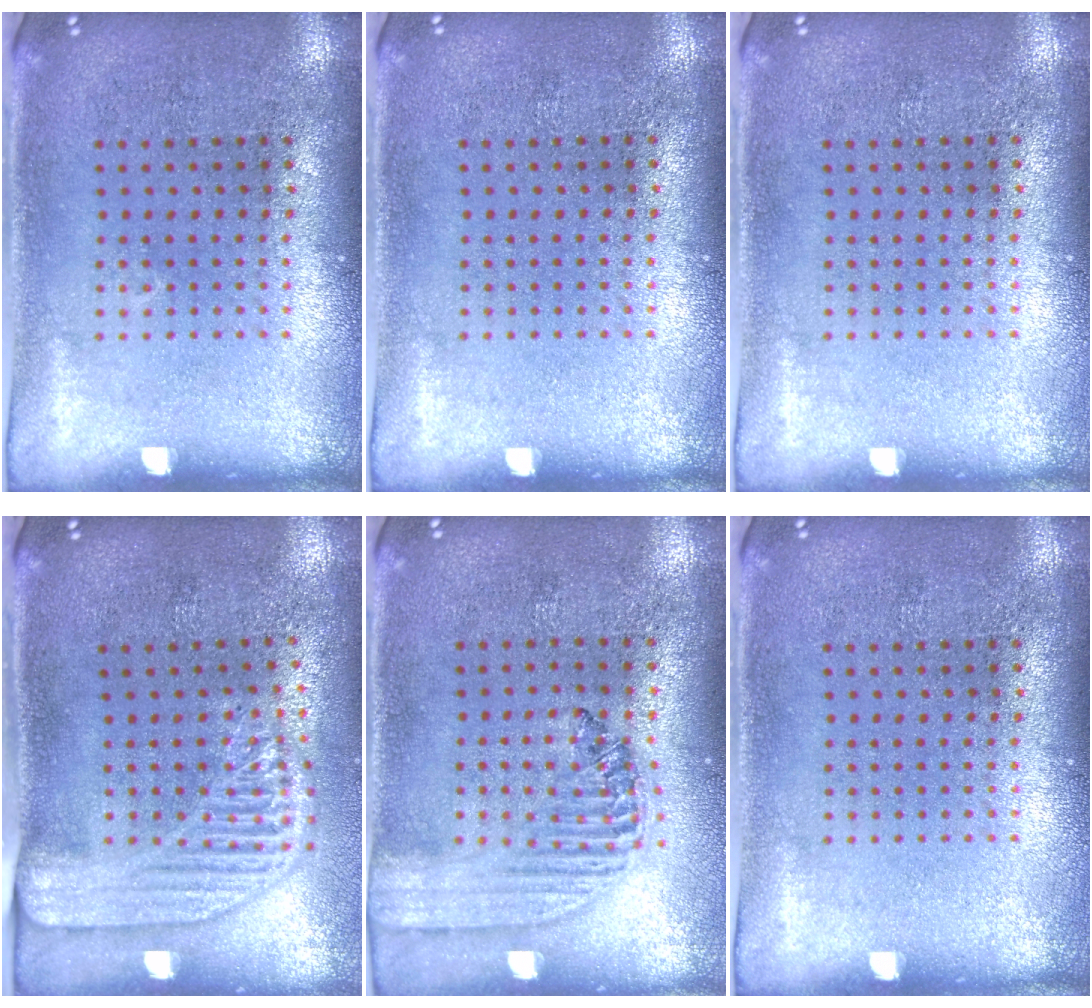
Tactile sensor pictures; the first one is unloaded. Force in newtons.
{"total": 0.0}
{"total": 0.0}
{"total": 2.2, "press": 1.8, "slide": 1.3}
{"total": 1.5, "press": 1.3, "slide": 0.7}
{"total": 0.0}